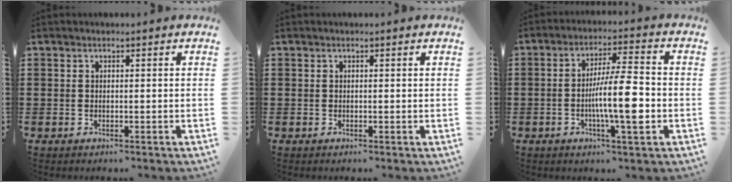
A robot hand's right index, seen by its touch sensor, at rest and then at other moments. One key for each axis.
{"total": 0.0}
{"total": 9.4, "fx": -2.0, "fy": 1.5, "fz": 9.1, "tx": -0.156, "ty": -0.005, "tz": -0.041}